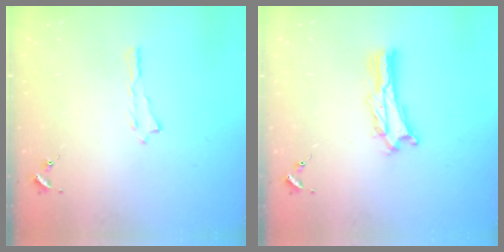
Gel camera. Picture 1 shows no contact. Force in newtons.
{"total": 2.7, "press": 2.7, "slide": 0.3}